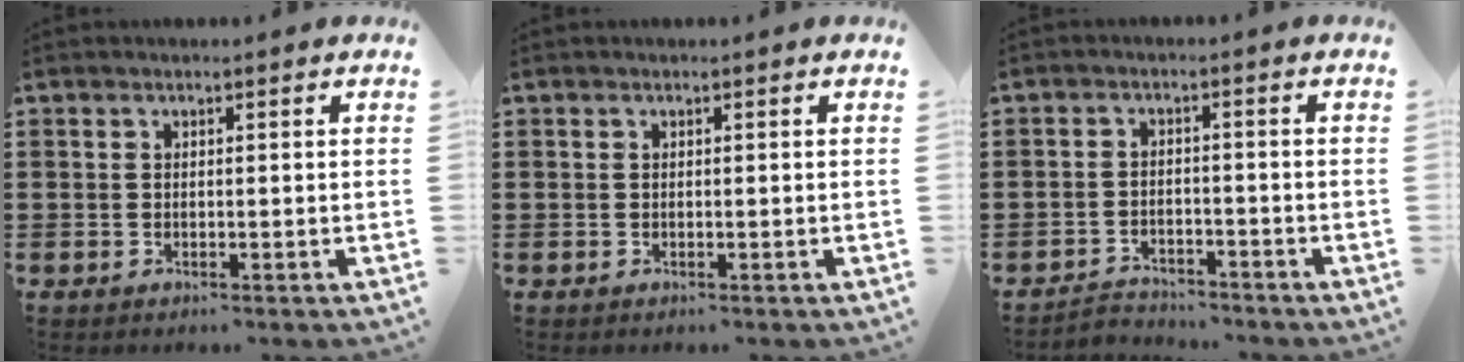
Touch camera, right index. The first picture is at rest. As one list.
[{"total": 0.0}, {"total": 2.8, "force": [-2.7, 0.7, -0.2], "torque": [-0.005, 0.002, -0.061]}]